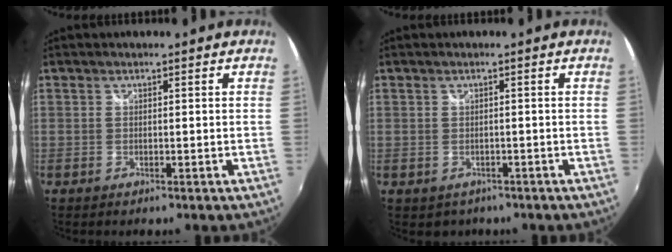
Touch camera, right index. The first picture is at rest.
{"total": 2.1, "force": [-0.9, 1.9, 0.4], "torque": [-0.011, -0.002, -0.007]}